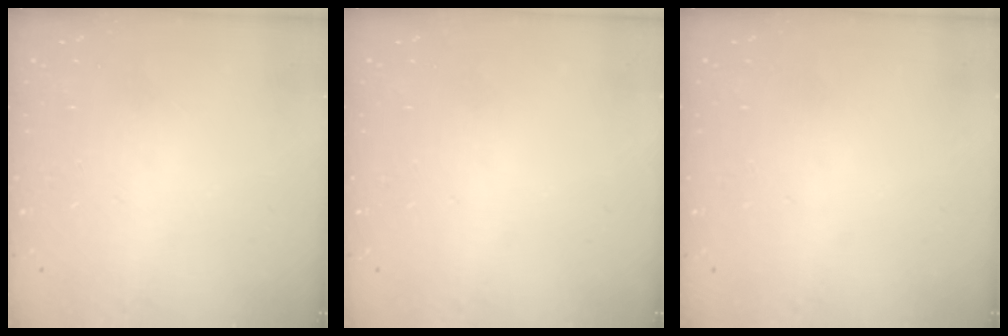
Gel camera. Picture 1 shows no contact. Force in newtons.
{"total": 0.0}
{"total": 0.0}